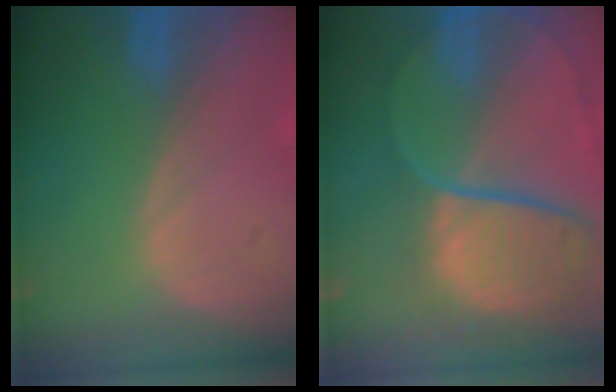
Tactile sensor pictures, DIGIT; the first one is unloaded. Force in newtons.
{"total": 11.4, "press": 9.4, "slide": 6.4}